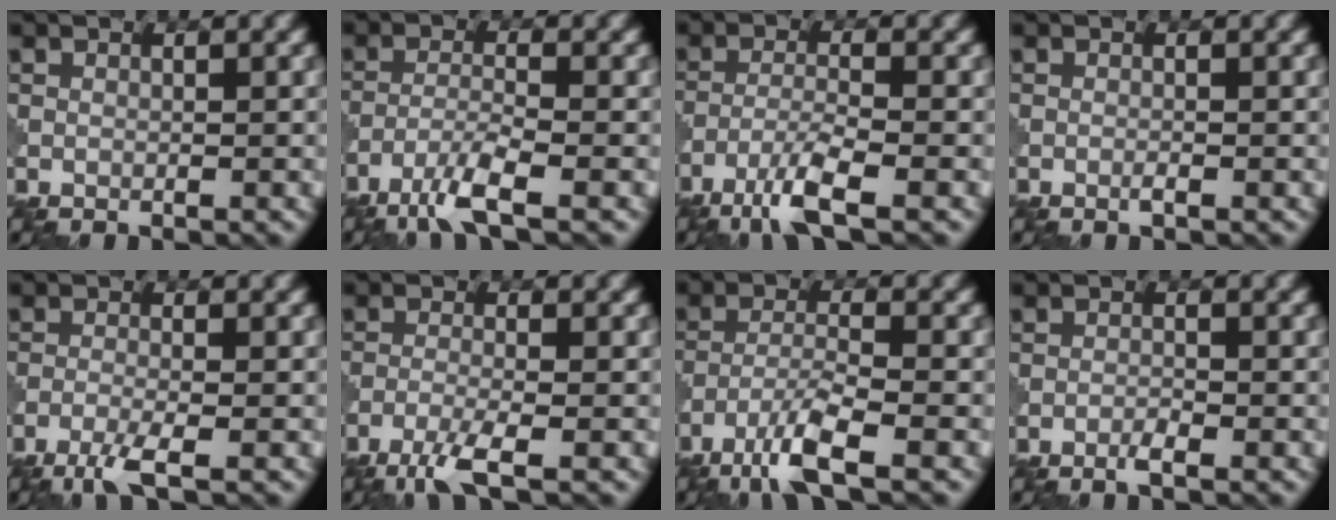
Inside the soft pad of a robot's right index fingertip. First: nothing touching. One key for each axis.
{"total": 4.3, "fx": -3.0, "fy": 0.5, "fz": 3.0, "tx": -0.064, "ty": -0.003, "tz": -0.069}
{"total": 4.8, "fx": -3.1, "fy": 0.6, "fz": 3.5, "tx": -0.071, "ty": -0.002, "tz": -0.071}
{"total": 0.6, "fx": -0.4, "fy": 0.0, "fz": 0.5, "tx": -0.009, "ty": 0.000, "tz": -0.008}
{"total": 3.1, "fx": -2.0, "fy": 0.5, "fz": 2.4, "tx": -0.048, "ty": -0.002, "tz": -0.051}
{"total": 3.8, "fx": -2.5, "fy": 0.5, "fz": 2.8, "tx": -0.057, "ty": -0.002, "tz": -0.063}
{"total": 5.3, "fx": -3.6, "fy": 0.8, "fz": 3.9, "tx": -0.078, "ty": -0.004, "tz": -0.078}
{"total": 1.2, "fx": -0.9, "fy": 0.0, "fz": 0.8, "tx": -0.016, "ty": 0.002, "tz": -0.020}